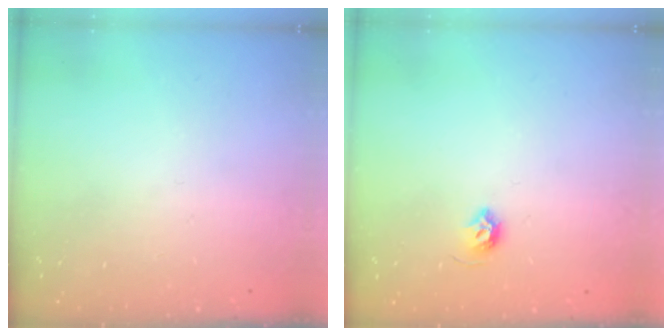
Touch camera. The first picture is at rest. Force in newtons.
{"total": 5.7, "press": 5.7, "slide": 0.7}